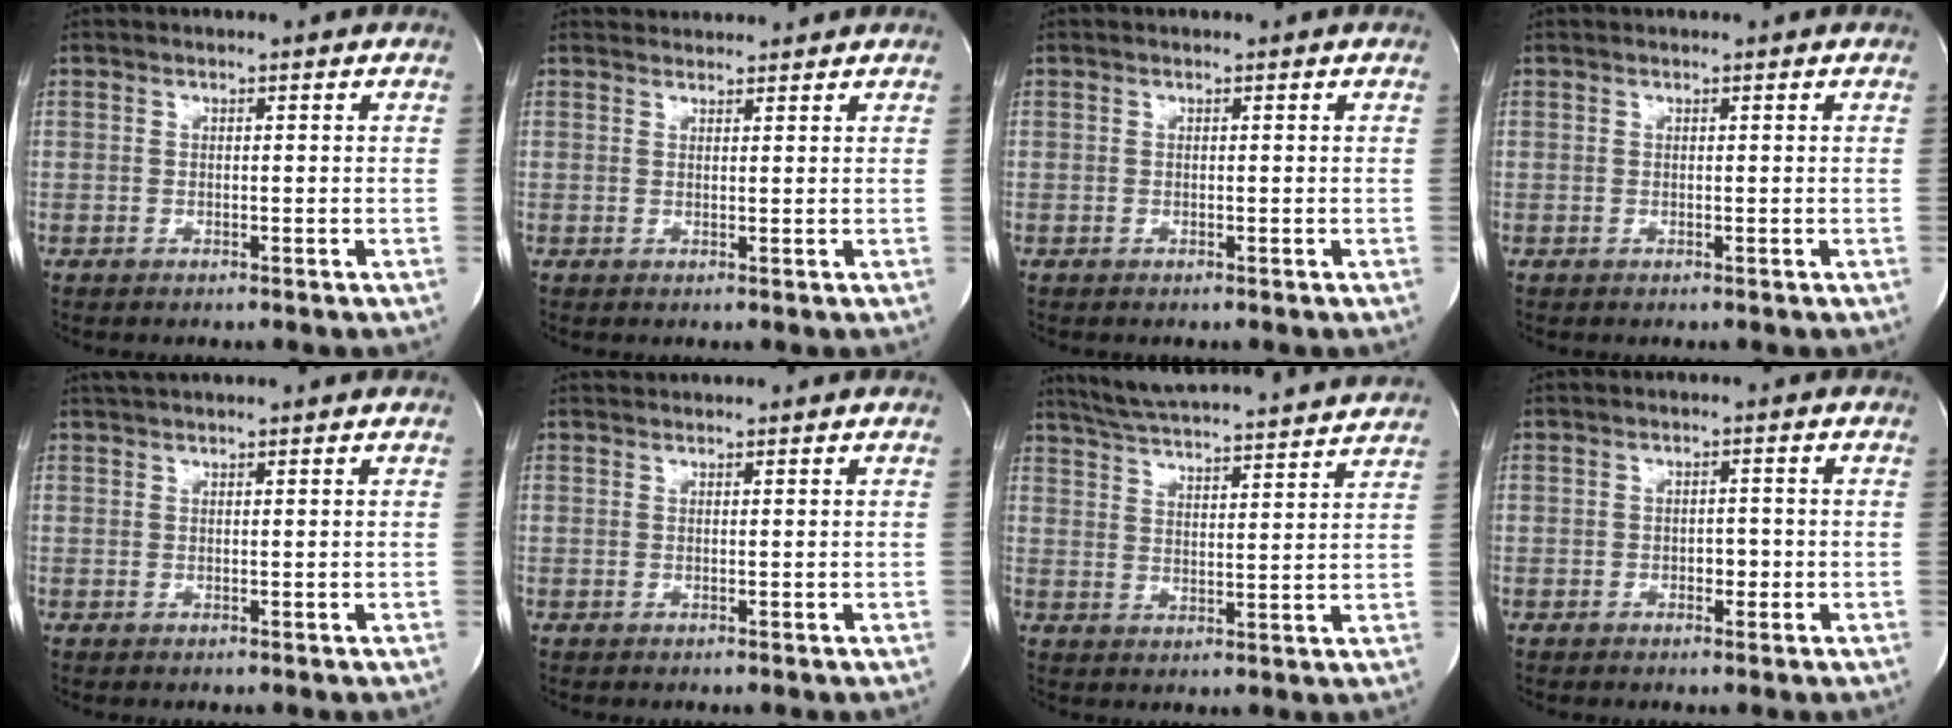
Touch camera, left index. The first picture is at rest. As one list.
[{"total": 3.0, "force": [2.9, 0.5, -0.2], "torque": [-0.003, 0.021, 0.044]}, {"total": 0.0}, {"total": 0.0}, {"total": 3.5, "force": [3.1, -0.3, 1.5], "torque": [-0.020, 0.024, 0.051]}, {"total": 0.8, "force": [0.8, -0.2, -0.3], "torque": [0.001, 0.012, 0.021]}, {"total": 20.5, "force": [19.2, 0.9, 7.1], "torque": [-0.123, -0.005, 0.262]}, {"total": 1.6, "force": [-0.7, 1.0, 1.1], "torque": [-0.013, 0.000, -0.010]}]